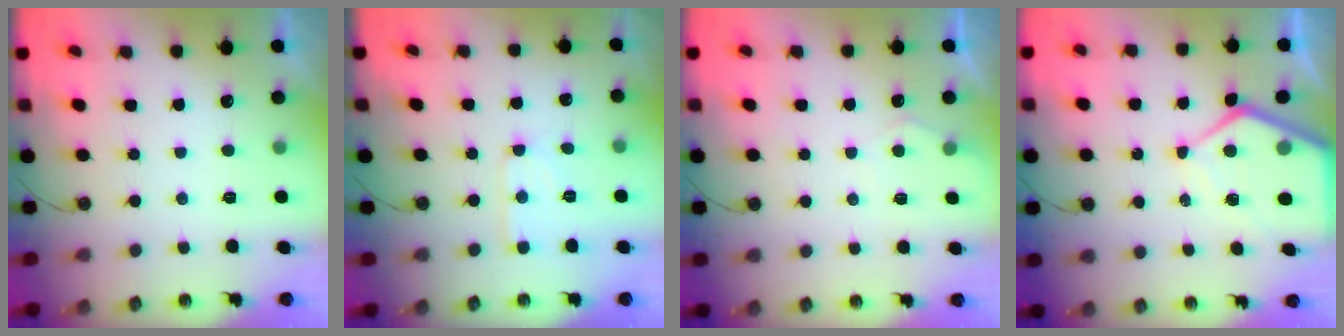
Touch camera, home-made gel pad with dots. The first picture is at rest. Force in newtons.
{"total": 7.2, "press": 7.1, "slide": 0.7}
{"total": 4.4, "press": 4.4, "slide": 0.4}
{"total": 10.4, "press": 10.3, "slide": 1.1}